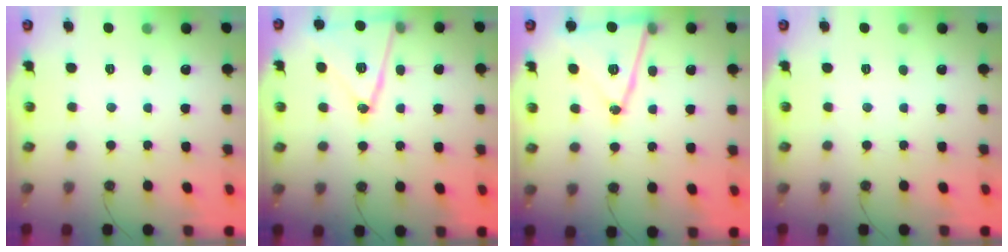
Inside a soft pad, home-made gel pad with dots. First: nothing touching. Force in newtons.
{"total": 16.6, "press": 16.3, "slide": 3.3}
{"total": 16.0, "press": 15.6, "slide": 3.6}
{"total": 0.0}